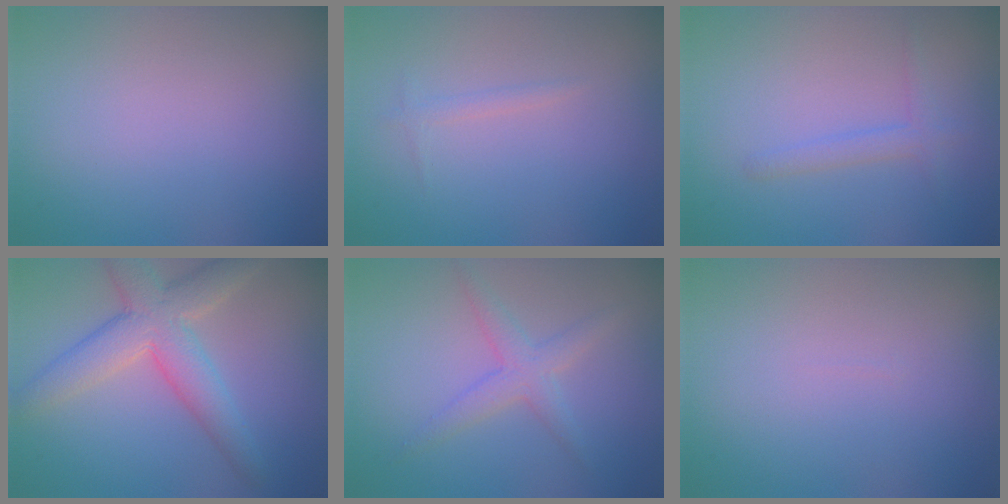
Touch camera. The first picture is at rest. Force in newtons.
{"total": 0.7, "press": 0.7, "slide": 0.1}
{"total": 1.6, "press": 1.6, "slide": 0.1}
{"total": 6.0, "press": 6.0, "slide": 0.5}
{"total": 2.5, "press": 2.5, "slide": 0.1}
{"total": 0.0}